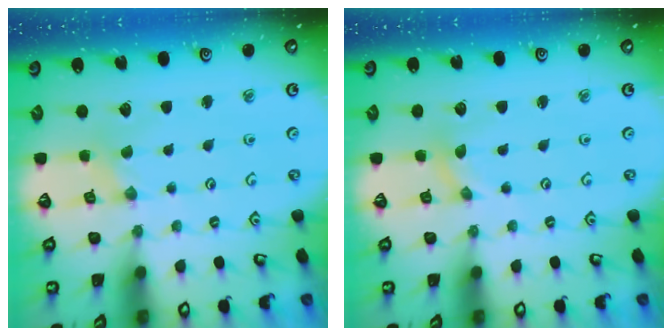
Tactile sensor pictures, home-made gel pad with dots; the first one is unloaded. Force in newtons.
{"total": 0.5, "press": 0.5, "slide": 0.0}